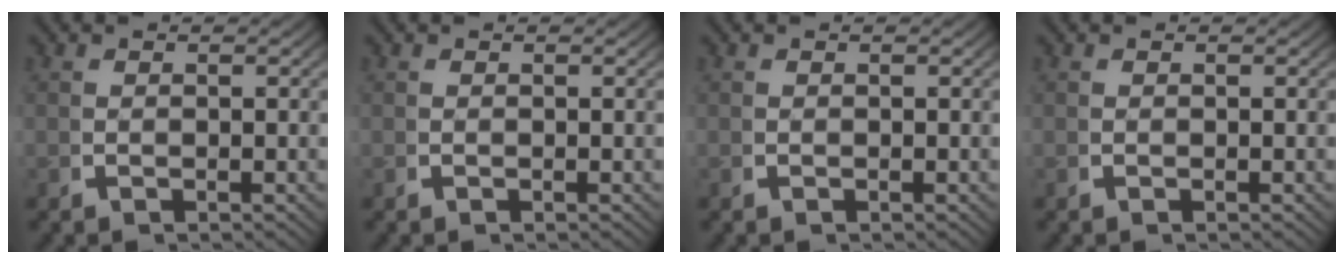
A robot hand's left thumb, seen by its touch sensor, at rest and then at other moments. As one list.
[{"total": 0.0}, {"total": 0.0}, {"total": 0.0}]